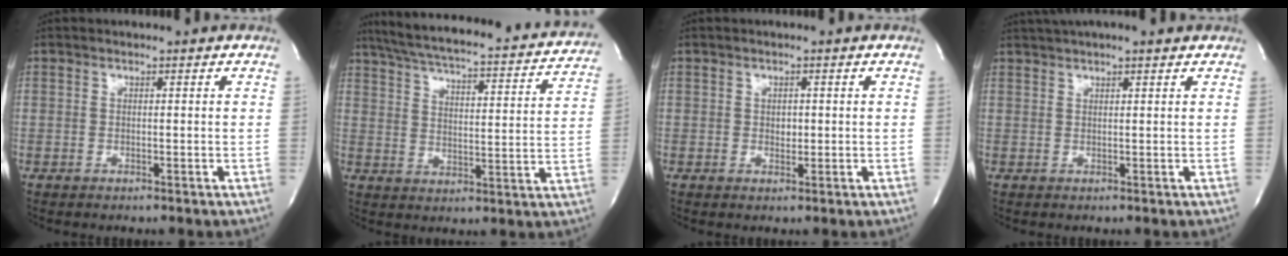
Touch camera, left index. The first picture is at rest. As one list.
[{"total": 26.1, "force": [23.4, 3.7, 11.0], "torque": [-0.182, -0.027, 0.297]}, {"total": 1.4, "force": [0.0, 1.0, 0.9], "torque": [-0.014, 0.000, 0.002]}, {"total": 7.3, "force": [6.2, 0.8, 3.8], "torque": [-0.065, 0.037, 0.089]}]